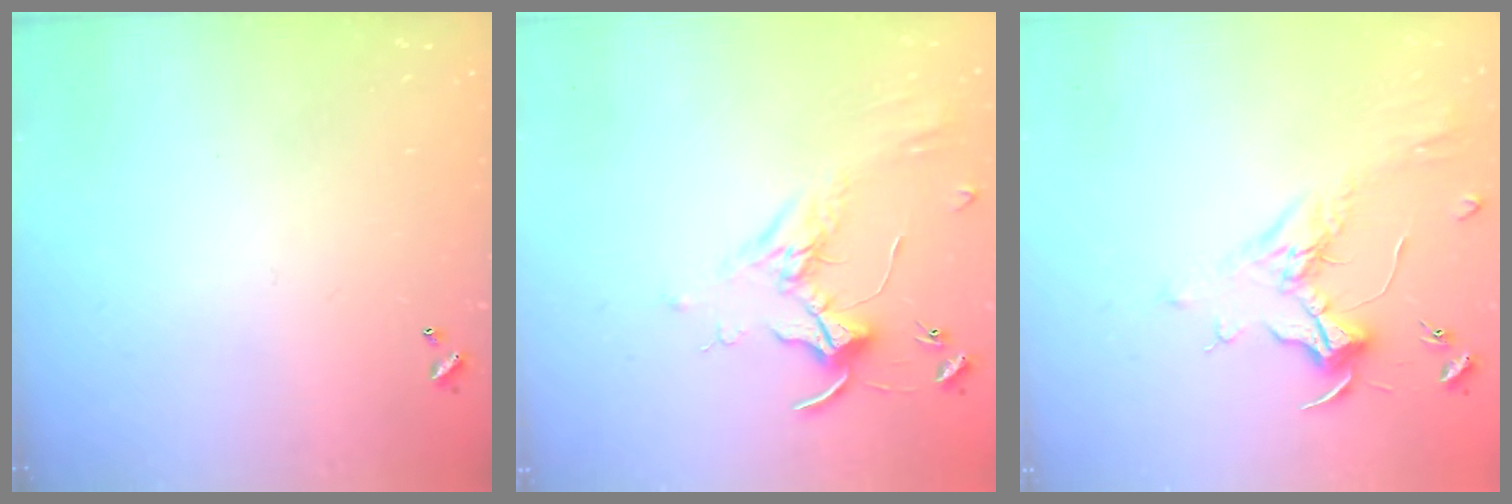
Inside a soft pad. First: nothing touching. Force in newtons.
{"total": 1.8, "press": 1.8, "slide": 0.4}
{"total": 2.0, "press": 1.9, "slide": 0.7}